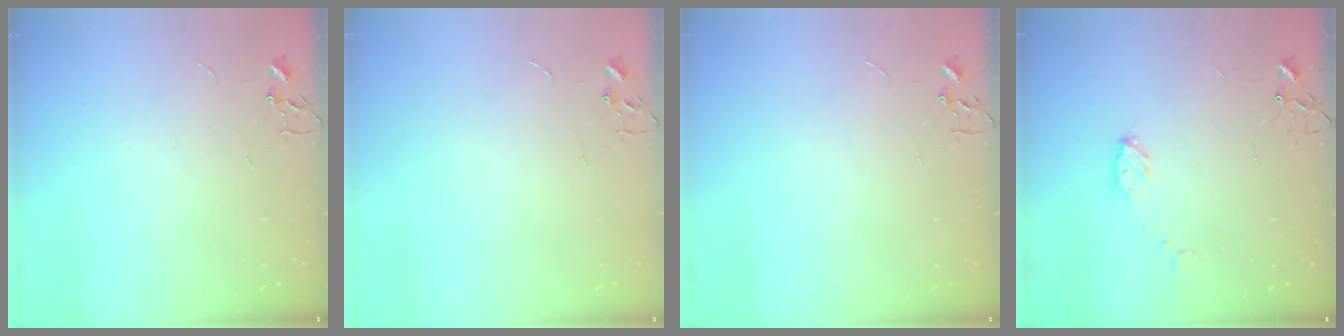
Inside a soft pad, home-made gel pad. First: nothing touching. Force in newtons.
{"total": 0.0}
{"total": 0.0}
{"total": 4.9, "press": 4.8, "slide": 0.6}